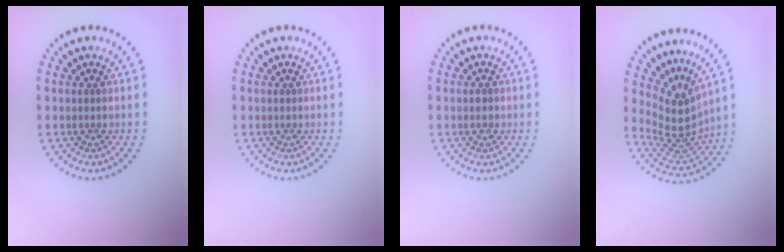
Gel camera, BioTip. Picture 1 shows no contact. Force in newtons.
{"total": 0.0}
{"total": 1.1, "press": 1.1, "slide": 0.1}
{"total": 4.0, "press": 2.8, "slide": 2.9}